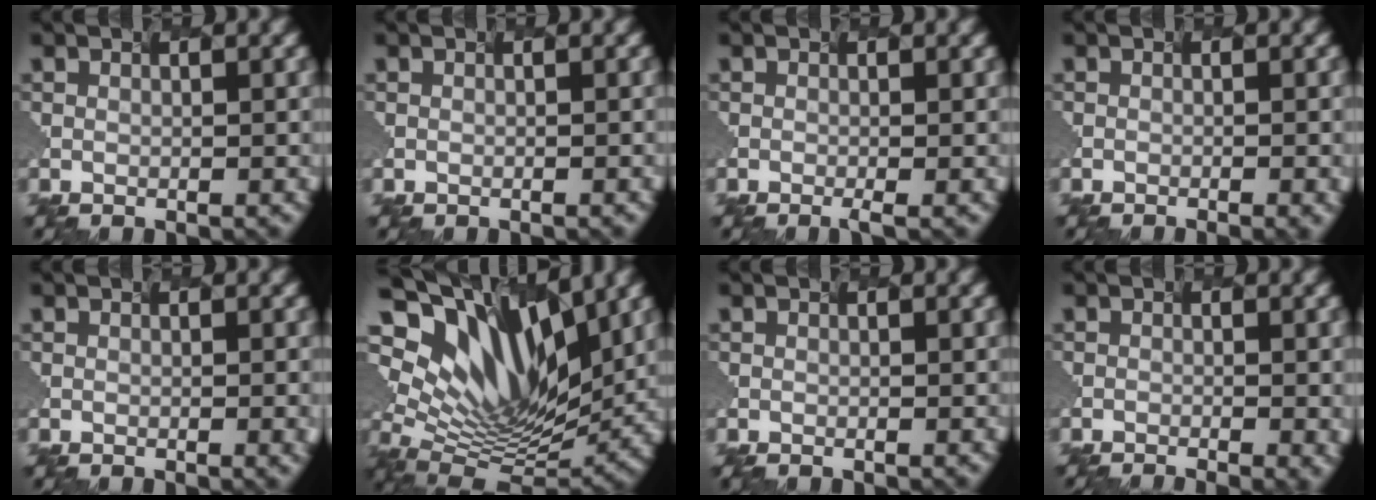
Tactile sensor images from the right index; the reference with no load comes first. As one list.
[{"total": 0.0}, {"total": 1.0, "force": [-0.6, 0.0, 0.9], "torque": [-0.009, -0.003, -0.002]}, {"total": 2.7, "force": [-0.5, 1.2, 2.4], "torque": [-0.008, 0.008, -0.008]}, {"total": 1.8, "force": [0.0, 0.6, 1.7], "torque": [-0.008, 0.002, 0.005]}, {"total": 11.9, "force": [5.4, 5.8, 8.9], "torque": [-0.180, 0.008, 0.112]}, {"total": 0.0}, {"total": 3.6, "force": [-1.1, 1.3, 3.2], "torque": [-0.015, 0.000, -0.001]}]